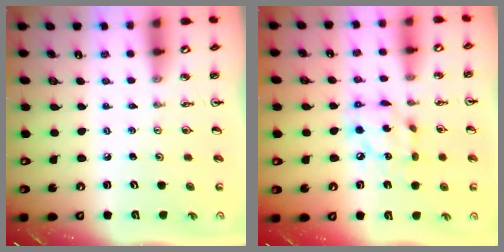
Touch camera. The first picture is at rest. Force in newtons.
{"total": 10.1, "press": 10.1, "slide": 0.8}